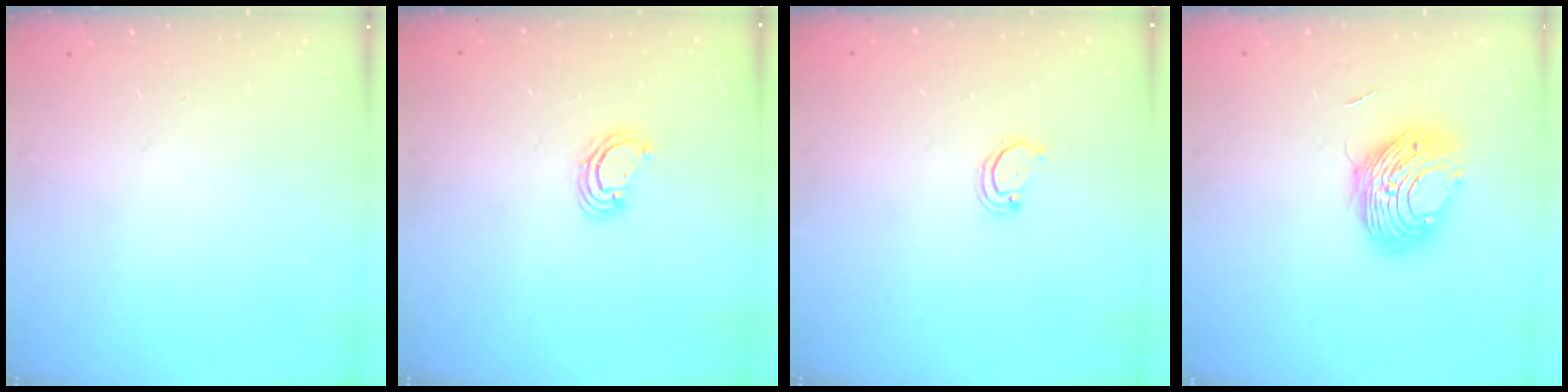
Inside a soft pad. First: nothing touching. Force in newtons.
{"total": 3.8, "press": 3.8, "slide": 0.2}
{"total": 2.2, "press": 2.2, "slide": 0.2}
{"total": 9.9, "press": 9.9, "slide": 0.7}